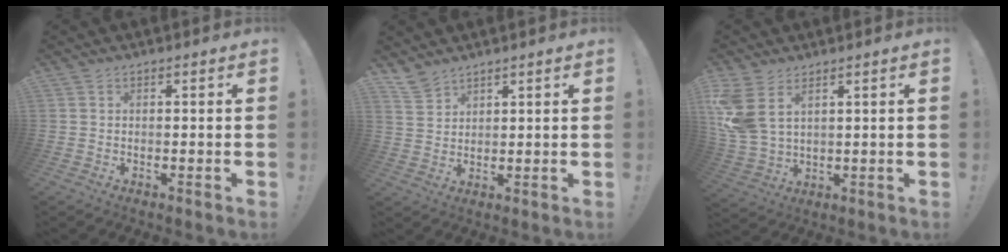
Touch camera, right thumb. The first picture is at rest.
{"total": 5.3, "force": [4.5, 2.5, 1.3], "torque": [-0.022, -0.031, 0.087]}
{"total": 9.8, "force": [4.8, 5.7, 6.3], "torque": [-0.133, -0.021, 0.095]}